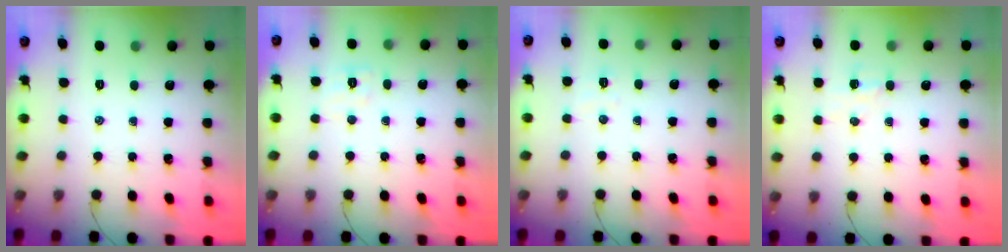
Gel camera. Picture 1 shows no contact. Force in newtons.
{"total": 6.2, "press": 6.1, "slide": 1.3}
{"total": 3.0, "press": 2.8, "slide": 0.8}
{"total": 3.7, "press": 3.5, "slide": 1.0}